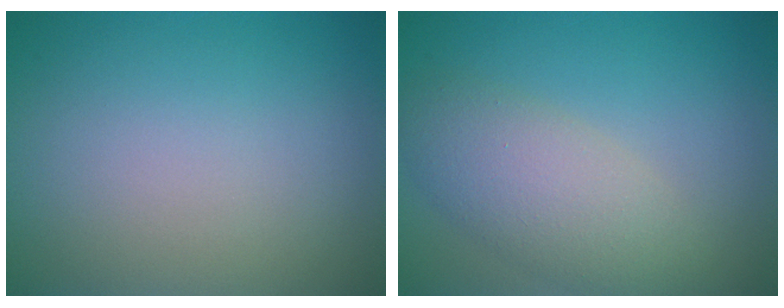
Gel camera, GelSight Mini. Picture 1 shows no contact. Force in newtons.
{"total": 4.9, "press": 4.9, "slide": 0.4}